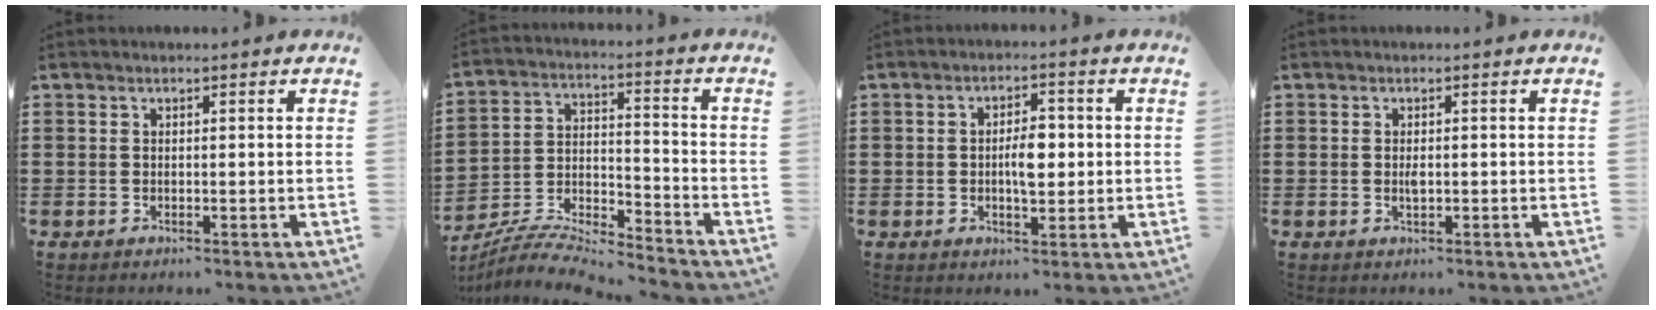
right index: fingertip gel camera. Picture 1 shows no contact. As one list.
[{"total": 7.6, "force": [-7.3, 0.5, 2.1], "torque": [-0.048, -0.005, -0.149]}, {"total": 4.9, "force": [0.0, 2.1, 4.4], "torque": [-0.074, 0.004, -0.003]}, {"total": 1.5, "force": [-0.1, 0.5, 1.4], "torque": [-0.027, 0.001, -0.003]}]